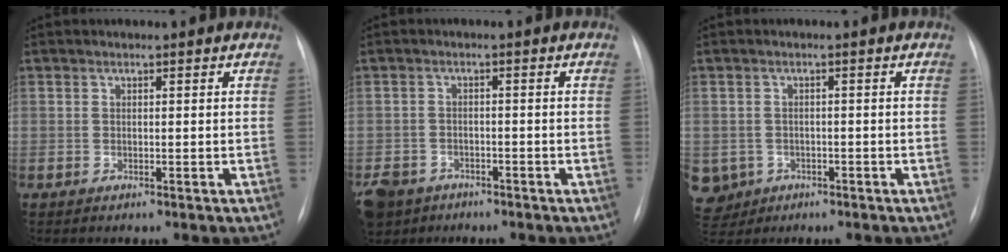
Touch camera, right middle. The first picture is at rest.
{"total": 10.0, "force": [-6.8, 6.9, 2.8], "torque": [-0.090, -0.008, -0.109]}
{"total": 6.6, "force": [-2.5, 6.0, 0.9], "torque": [-0.029, 0.009, -0.034]}